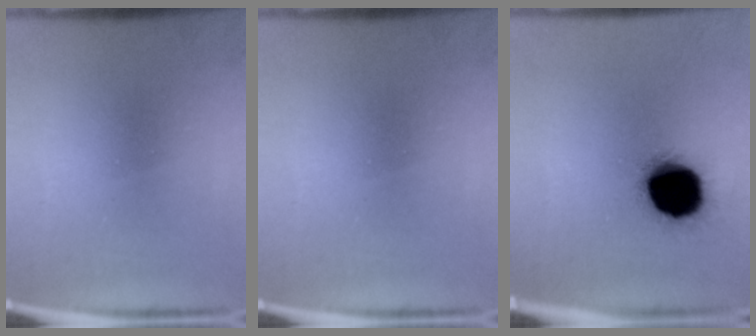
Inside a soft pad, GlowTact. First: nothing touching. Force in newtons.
{"total": 0.0}
{"total": 18.5}